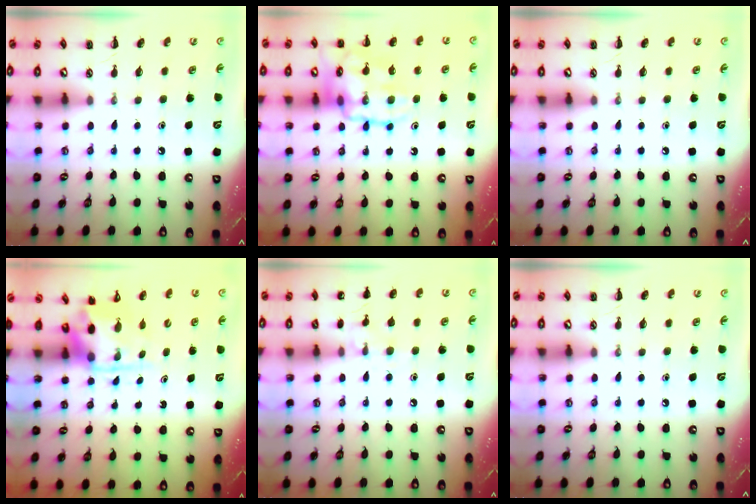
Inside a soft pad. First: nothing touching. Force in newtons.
{"total": 16.1, "press": 16.0, "slide": 1.5}
{"total": 0.0}
{"total": 3.2, "press": 3.2, "slide": 0.7}
{"total": 8.9, "press": 8.6, "slide": 2.3}
{"total": 0.0}